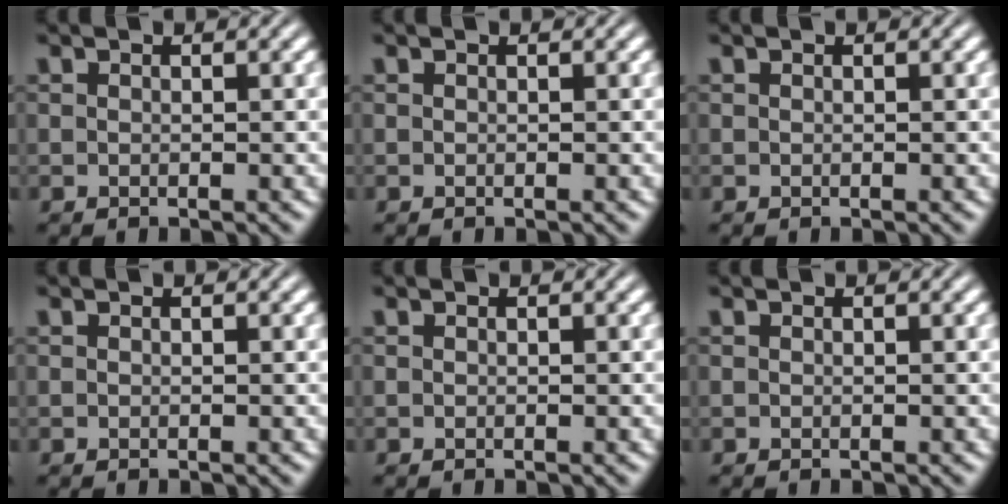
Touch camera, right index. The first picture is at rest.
{"total": 0.0}
{"total": 0.0}
{"total": 0.0}
{"total": 0.0}
{"total": 0.0}